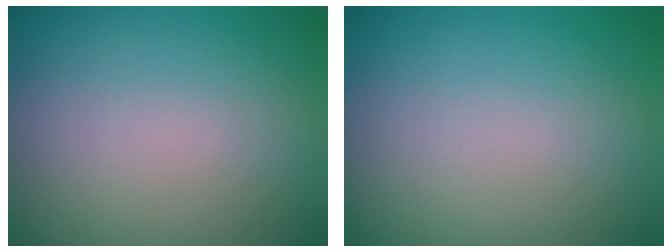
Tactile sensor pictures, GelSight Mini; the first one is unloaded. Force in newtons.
{"total": 0.0}